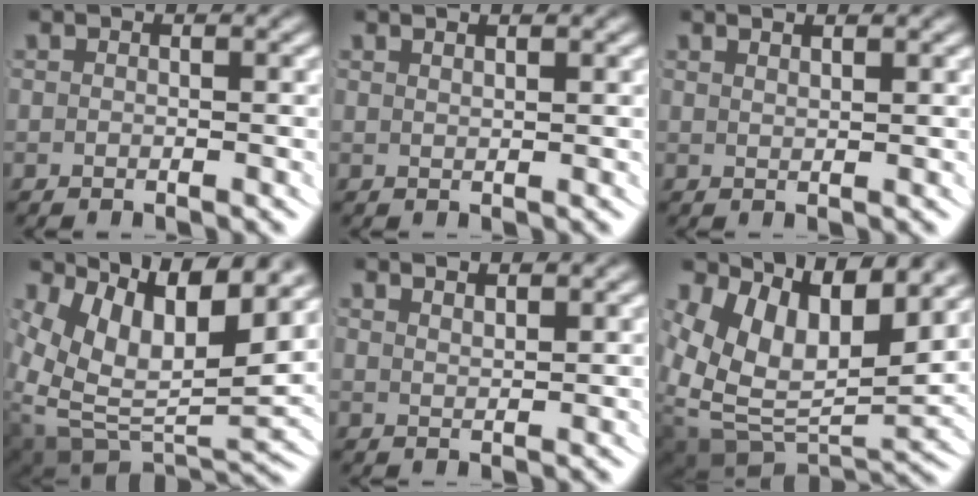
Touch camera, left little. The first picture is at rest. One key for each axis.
{"total": 1.2, "fx": 1.0, "fy": -0.4, "fz": 0.5, "tx": -0.005, "ty": -0.004, "tz": 0.022}
{"total": 1.5, "fx": 1.3, "fy": -0.4, "fz": 0.5, "tx": -0.007, "ty": -0.005, "tz": 0.028}
{"total": 12.3, "fx": 0.7, "fy": 8.1, "fz": 9.2, "tx": -0.161, "ty": -0.038, "tz": 0.024}
{"total": 2.3, "fx": 2.1, "fy": -0.1, "fz": 0.9, "tx": -0.011, "ty": -0.005, "tz": 0.041}
{"total": 13.0, "fx": 1.2, "fy": 9.4, "fz": 8.9, "tx": -0.173, "ty": -0.035, "tz": 0.029}